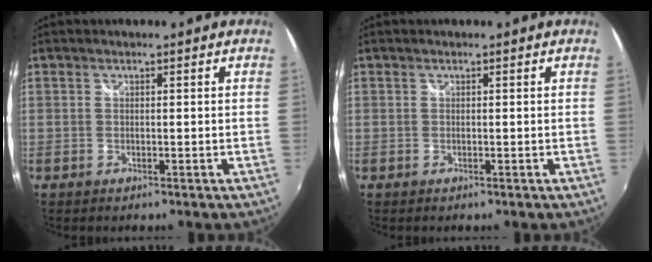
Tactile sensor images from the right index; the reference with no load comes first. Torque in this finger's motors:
{"motor_torque": [0.00, 0.00, -0.02, 0.00]}